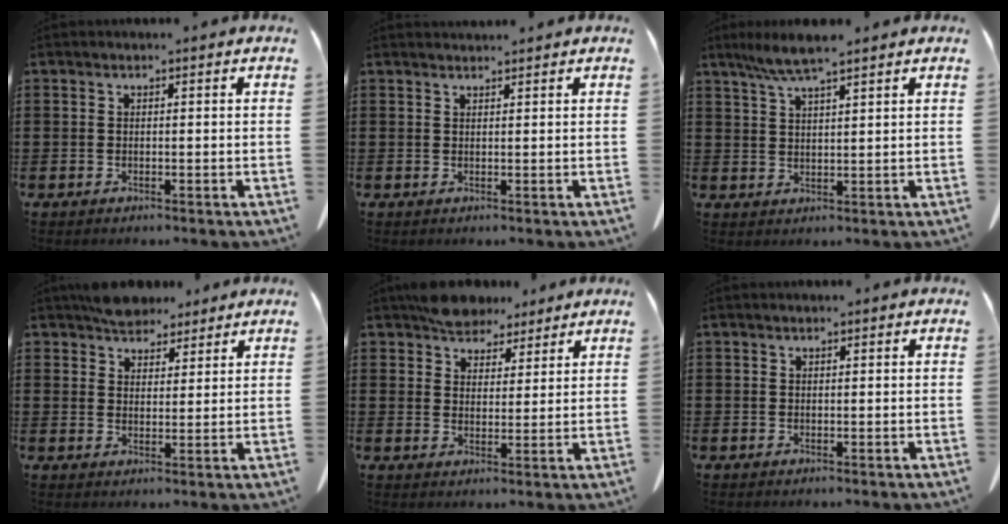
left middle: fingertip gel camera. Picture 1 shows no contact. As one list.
[{"total": 1.1, "force": [1.1, 0.0, 0.1], "torque": [-0.004, -0.001, 0.021]}, {"total": 5.3, "force": [3.9, 0.3, 3.5], "torque": [-0.077, -0.001, 0.070]}, {"total": 4.8, "force": [4.4, 2.0, 0.8], "torque": [-0.029, -0.003, 0.085]}, {"total": 5.5, "force": [5.0, 2.3, 0.6], "torque": [-0.031, -0.008, 0.097]}, {"total": 0.0}]